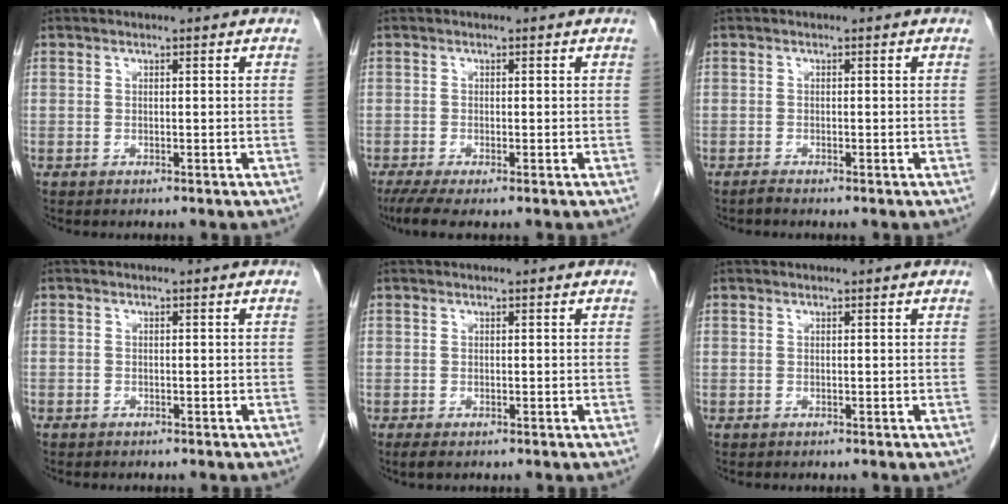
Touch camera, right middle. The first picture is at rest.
{"total": 3.5, "force": [-2.3, 0.5, 2.6], "torque": [-0.049, -0.011, -0.043]}
{"total": 0.7, "force": [-0.6, -0.1, 0.2], "torque": [-0.007, -0.001, -0.013]}
{"total": 1.2, "force": [-1.0, 0.7, 0.3], "torque": [-0.004, 0.002, -0.012]}
{"total": 1.3, "force": [-0.9, 0.5, 0.9], "torque": [-0.017, -0.002, -0.011]}
{"total": 0.0}